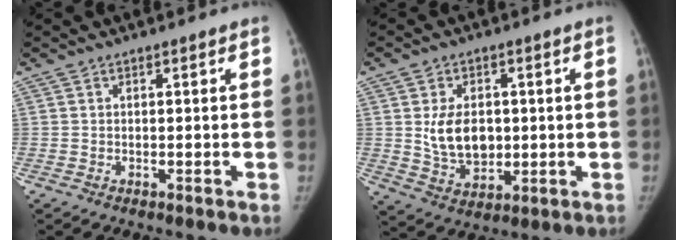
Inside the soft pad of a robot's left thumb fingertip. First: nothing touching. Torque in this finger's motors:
{"motor_torque": [0.77, 1.38, 0.77, -1.11, 0.30]}